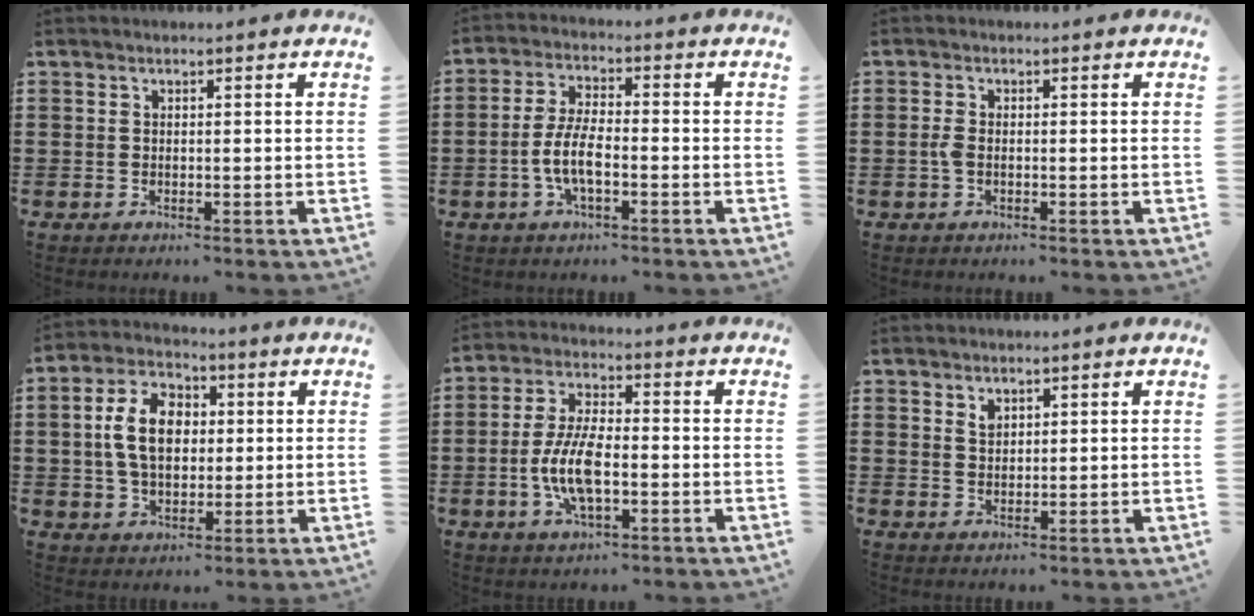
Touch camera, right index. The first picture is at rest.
{"total": 6.3, "force": [-2.0, 2.0, 5.6], "torque": [-0.137, -0.011, -0.046]}
{"total": 1.6, "force": [-0.5, 0.7, 1.3], "torque": [-0.033, -0.001, -0.012]}
{"total": 8.9, "force": [0.6, 5.8, 6.8], "torque": [-0.153, 0.011, 0.004]}
{"total": 8.7, "force": [-2.1, 3.4, 7.7], "torque": [-0.179, -0.009, -0.045]}
{"total": 1.7, "force": [1.3, 0.9, 0.6], "torque": [-0.006, -0.001, 0.022]}